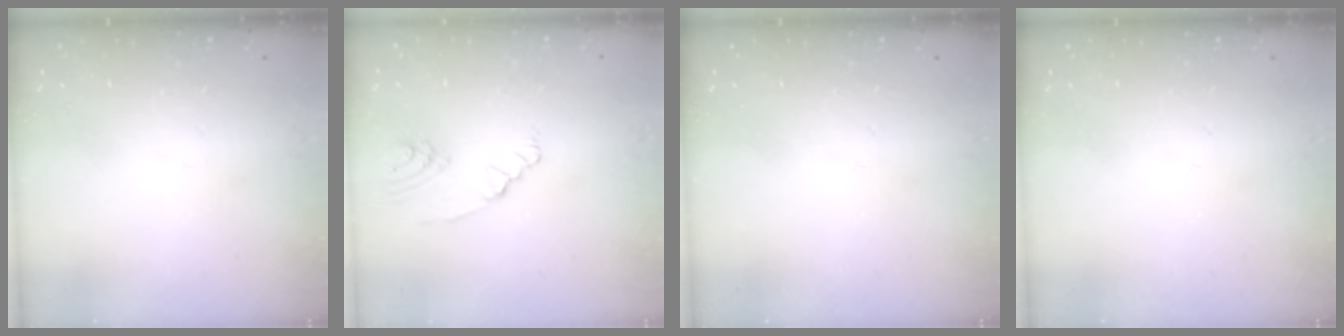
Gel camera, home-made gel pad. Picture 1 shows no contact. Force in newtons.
{"total": 2.3, "press": 2.3, "slide": 0.3}
{"total": 0.0}
{"total": 0.0}